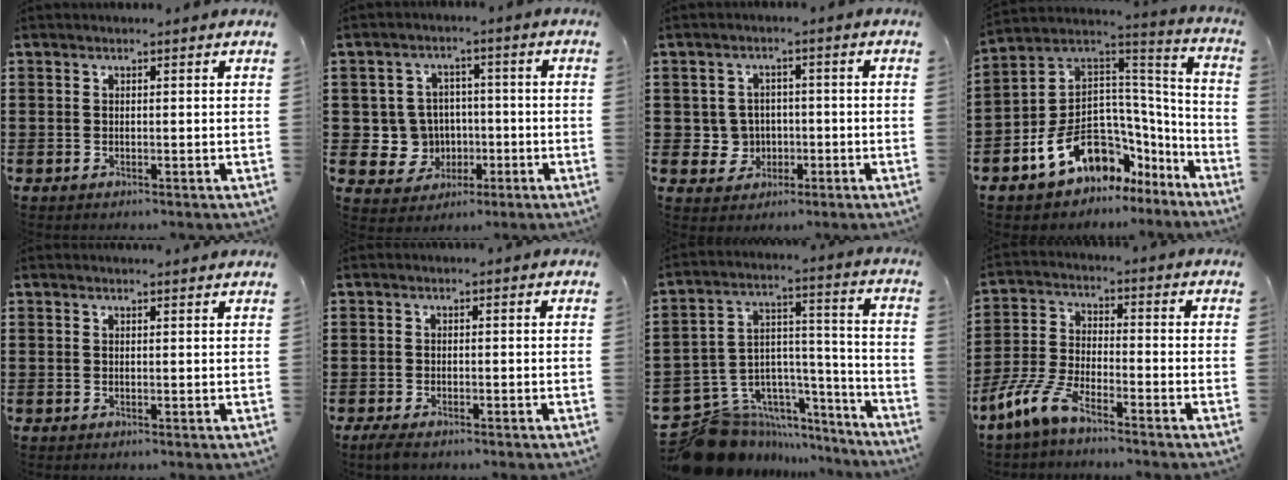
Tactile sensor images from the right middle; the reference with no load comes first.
{"total": 6.1, "force": [-0.7, 5.9, 1.2], "torque": [-0.037, 0.010, -0.009]}
{"total": 4.1, "force": [-0.6, 4.0, 0.7], "torque": [-0.030, 0.007, -0.014]}
{"total": 11.1, "force": [-5.5, 8.1, 5.4], "torque": [-0.130, 0.006, -0.095]}
{"total": 0.8, "force": [0.8, -0.1, 0.1], "torque": [-0.004, -0.005, 0.016]}
{"total": 1.3, "force": [-1.0, 0.4, 0.7], "torque": [-0.029, -0.007, -0.024]}
{"total": 11.7, "force": [-9.8, 6.1, 1.9], "torque": [-0.057, 0.023, -0.181]}
{"total": 7.5, "force": [-5.9, 1.8, 4.3], "torque": [-0.107, -0.007, -0.117]}